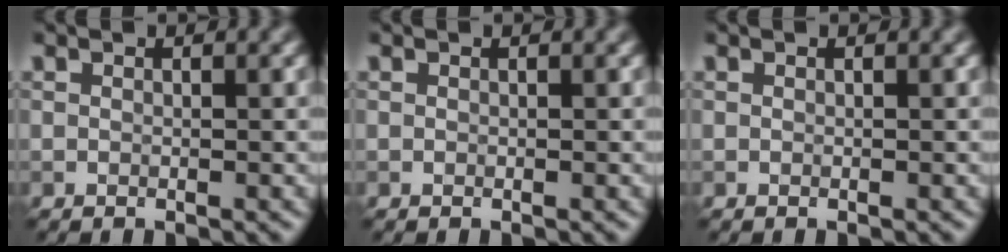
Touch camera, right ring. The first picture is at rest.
{"total": 0.0}
{"total": 0.0}